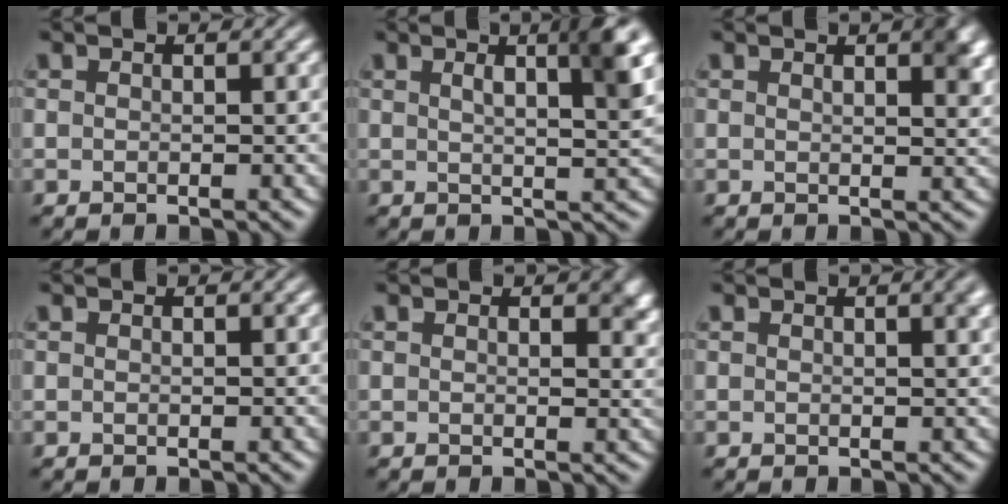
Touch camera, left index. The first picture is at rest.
{"total": 5.6, "force": [2.2, 1.4, 5.0], "torque": [-0.052, 0.009, 0.028]}
{"total": 2.9, "force": [1.6, 1.0, 2.2], "torque": [-0.019, 0.001, 0.023]}
{"total": 0.0}
{"total": 1.6, "force": [0.8, 0.8, 1.1], "torque": [-0.008, -0.006, 0.012]}
{"total": 1.9, "force": [0.9, 0.7, 1.6], "torque": [-0.009, 0.007, 0.010]}